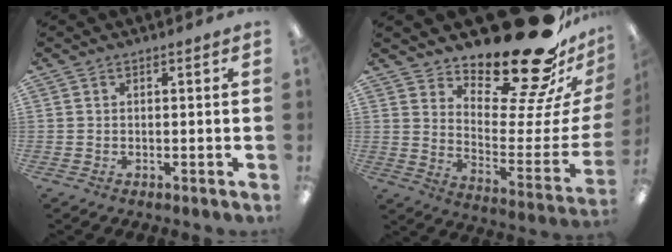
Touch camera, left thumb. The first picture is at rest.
{"total": 23.9, "force": [18.8, 7.6, 12.7], "torque": [-0.159, -0.145, 0.306]}